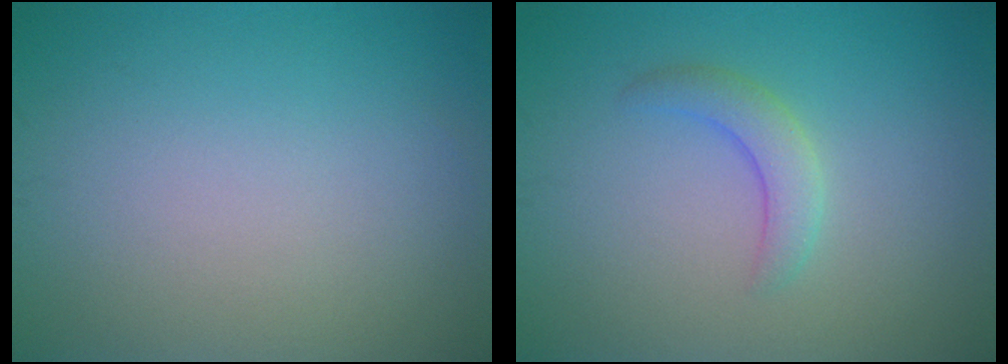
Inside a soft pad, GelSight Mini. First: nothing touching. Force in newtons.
{"total": 2.3, "press": 2.2, "slide": 0.2}